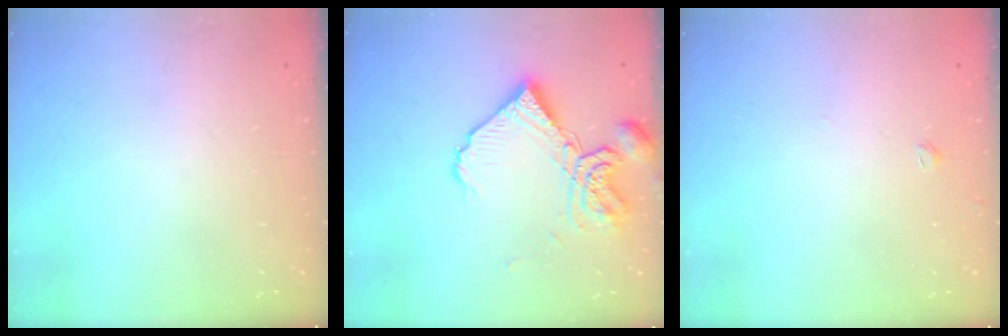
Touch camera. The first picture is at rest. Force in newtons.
{"total": 13.7, "press": 13.6, "slide": 1.7}
{"total": 1.4, "press": 1.3, "slide": 0.4}